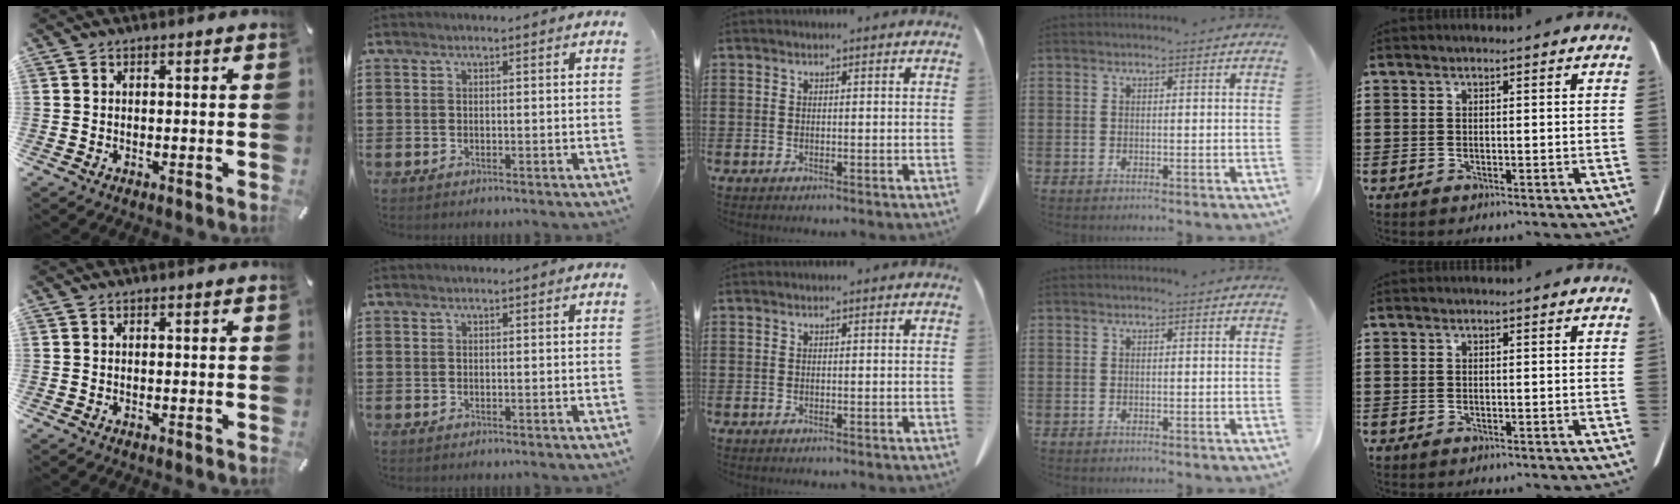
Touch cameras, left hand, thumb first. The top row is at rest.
{}